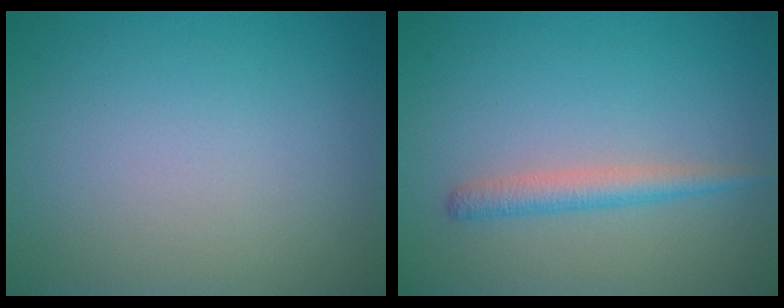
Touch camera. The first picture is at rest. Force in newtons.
{"total": 2.1, "press": 2.1, "slide": 0.1}